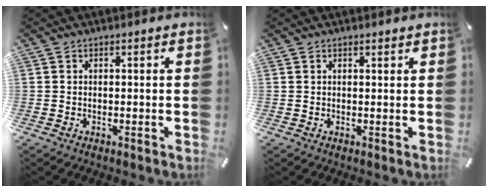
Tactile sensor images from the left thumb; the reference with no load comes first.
{"total": 0.7, "force": [0.6, 0.1, 0.3], "torque": [-0.007, -0.001, 0.011]}